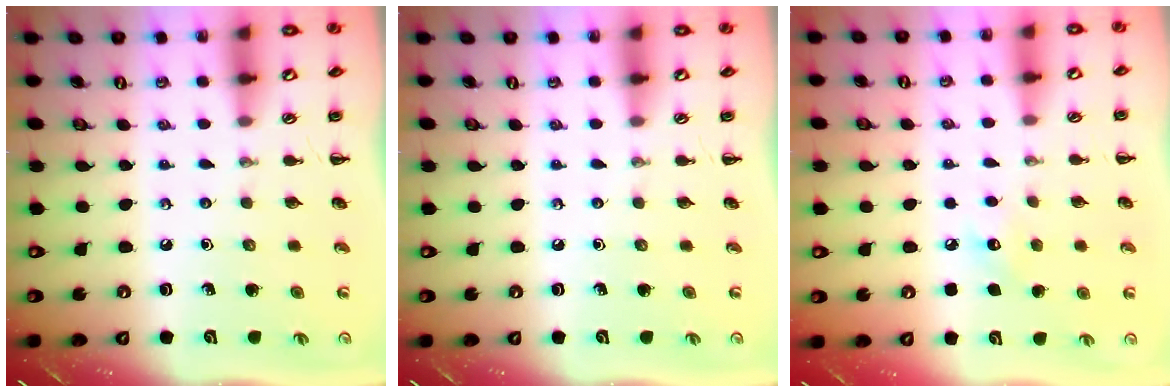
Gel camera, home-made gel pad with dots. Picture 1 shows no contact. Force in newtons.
{"total": 0.0}
{"total": 6.2, "press": 6.0, "slide": 1.8}